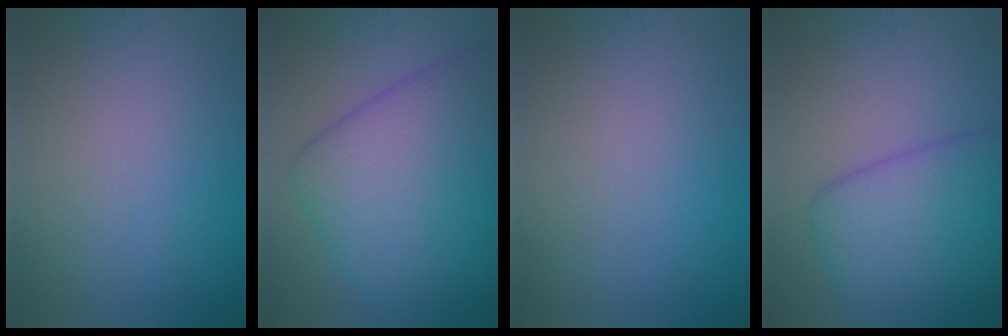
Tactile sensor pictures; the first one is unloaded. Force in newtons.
{"total": 11.2, "press": 11.2, "slide": 0.2}
{"total": 0.0}
{"total": 7.2, "press": 7.2, "slide": 0.2}